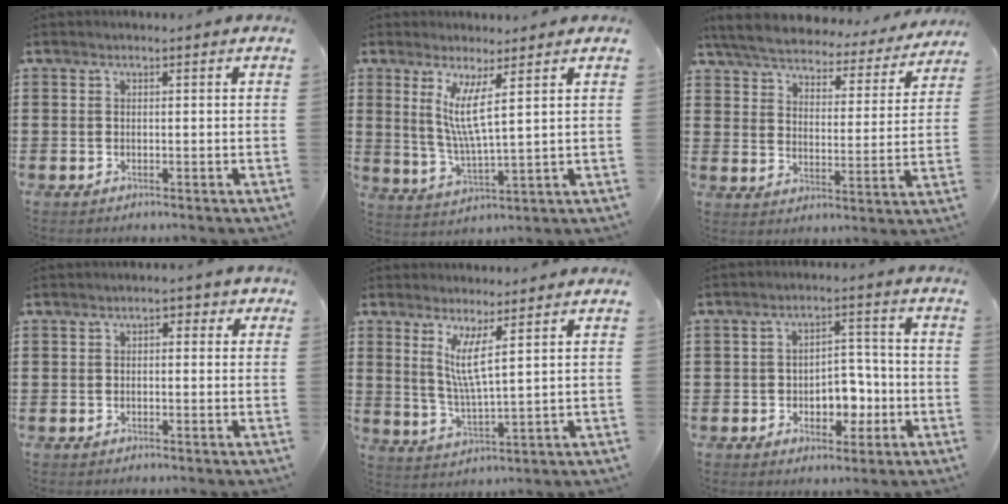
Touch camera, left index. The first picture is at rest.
{"total": 6.9, "force": [3.3, 0.4, 6.0], "torque": [-0.126, -0.009, 0.058]}
{"total": 5.3, "force": [5.1, 0.5, 1.1], "torque": [-0.050, -0.035, 0.086]}
{"total": 1.5, "force": [-0.6, 0.8, 1.1], "torque": [-0.025, 0.007, -0.016]}
{"total": 6.1, "force": [3.3, 0.4, 5.1], "torque": [-0.110, -0.008, 0.057]}
{"total": 5.7, "force": [-1.8, 4.1, 3.5], "torque": [-0.059, 0.013, -0.034]}